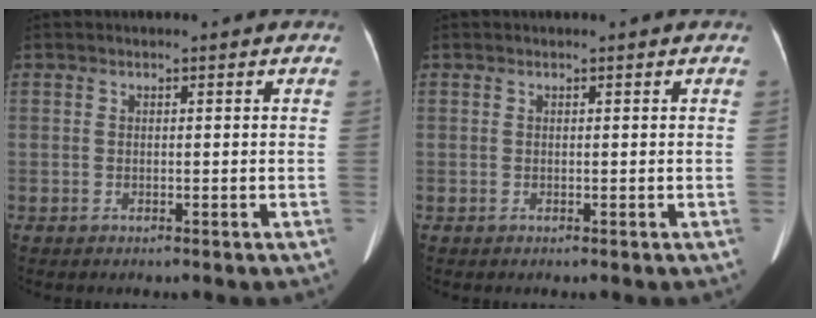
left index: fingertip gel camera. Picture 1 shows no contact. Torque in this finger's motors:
{"motor_torque": [0.12, -0.40, 0.07, 0.02]}